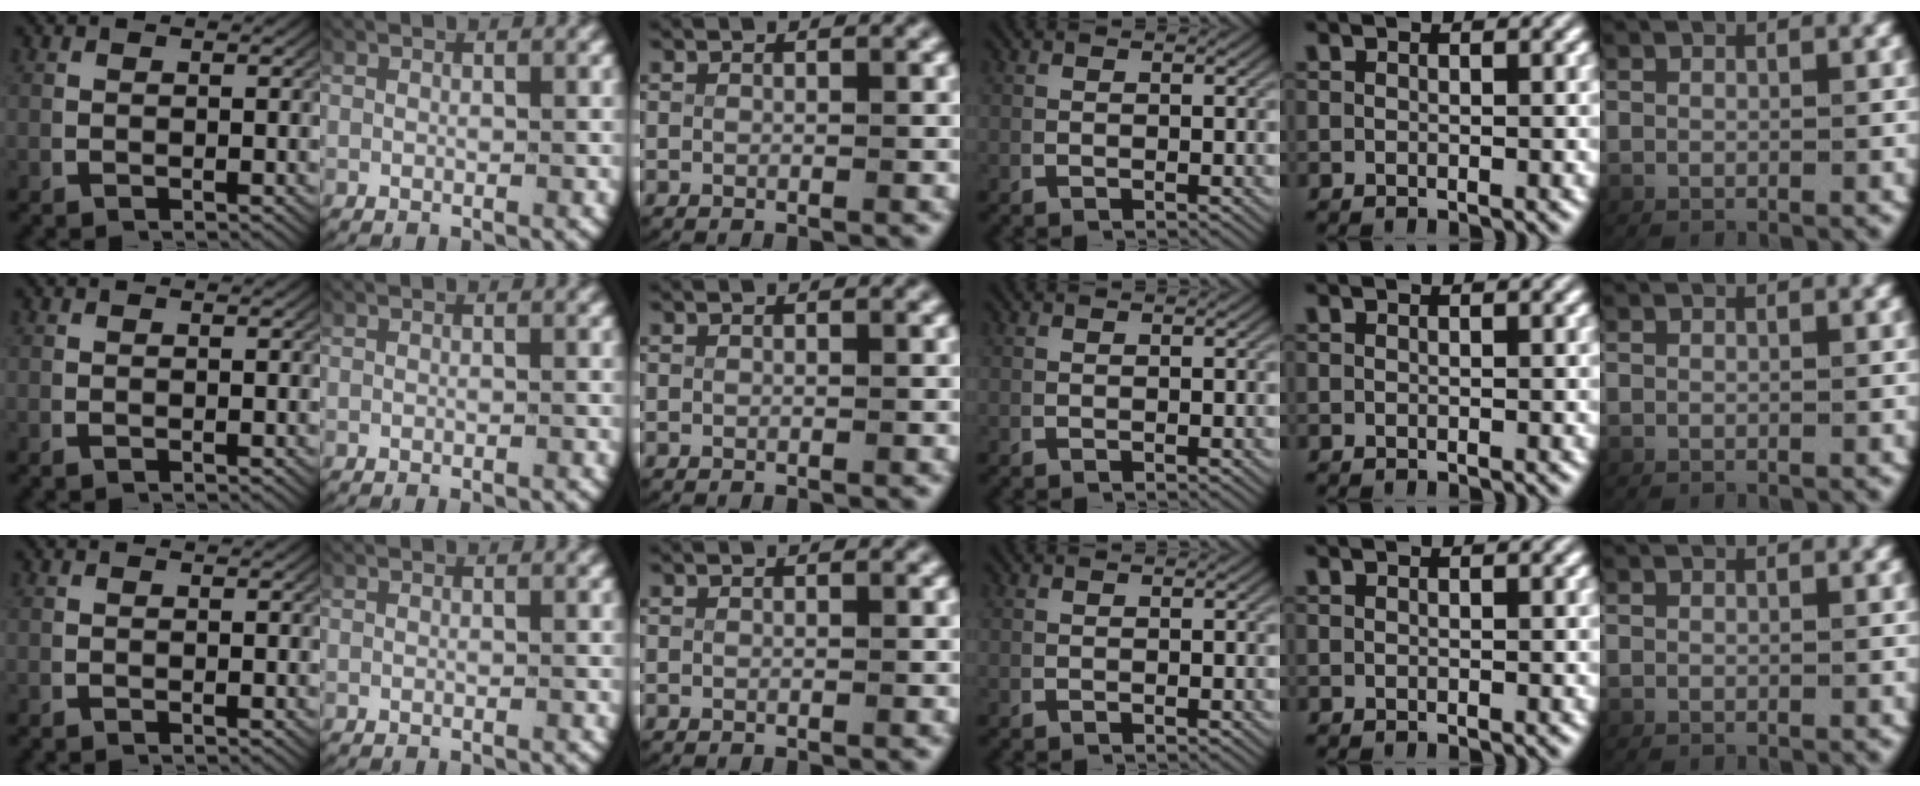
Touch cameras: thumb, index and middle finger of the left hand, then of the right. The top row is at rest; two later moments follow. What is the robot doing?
{"motion": "lift_and_place", "object": "paper towel"}